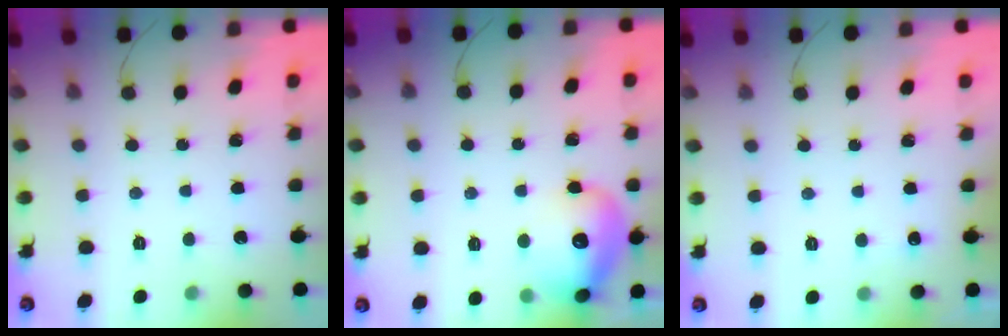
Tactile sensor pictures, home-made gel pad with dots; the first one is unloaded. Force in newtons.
{"total": 15.1, "press": 15.0, "slide": 1.6}
{"total": 10.2, "press": 1.6, "slide": 10.1}